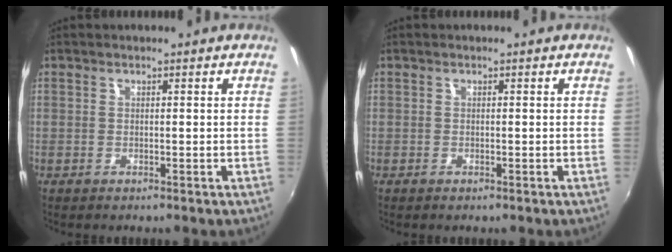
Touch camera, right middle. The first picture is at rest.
{"total": 0.0}